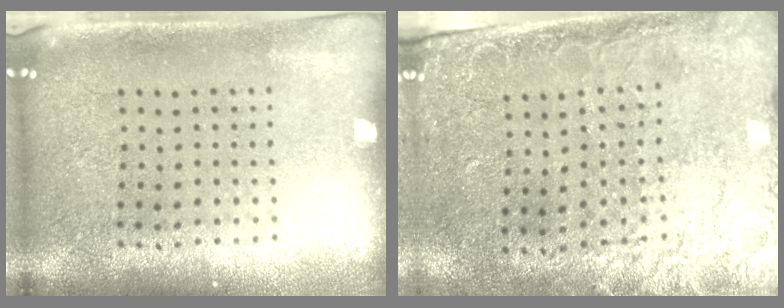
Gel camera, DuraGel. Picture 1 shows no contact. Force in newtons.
{"total": 2.5, "press": 2.1, "slide": 1.4}